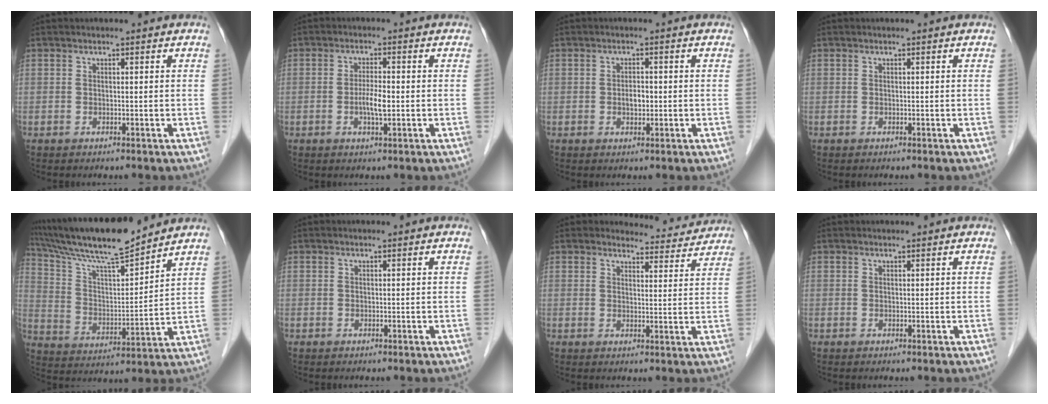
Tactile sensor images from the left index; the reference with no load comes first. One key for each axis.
{"total": 3.4, "fx": -0.6, "fy": 0.6, "fz": 3.2, "tx": -0.064, "ty": -0.001, "tz": -0.011}
{"total": 1.8, "fx": -0.2, "fy": 1.0, "fz": 1.5, "tx": -0.025, "ty": 0.002, "tz": -0.002}
{"total": 0.0}
{"total": 15.3, "fx": 13.7, "fy": 0.2, "fz": 6.8, "tx": -0.133, "ty": 0.008, "tz": 0.246}
{"total": 0.0}
{"total": 6.4, "fx": 6.2, "fy": 1.3, "fz": -0.5, "tx": 0.013, "ty": -0.007, "tz": 0.064}
{"total": 0.5, "fx": 0.5, "fy": 0.1, "fz": 0.1, "tx": -0.001, "ty": 0.011, "tz": 0.011}